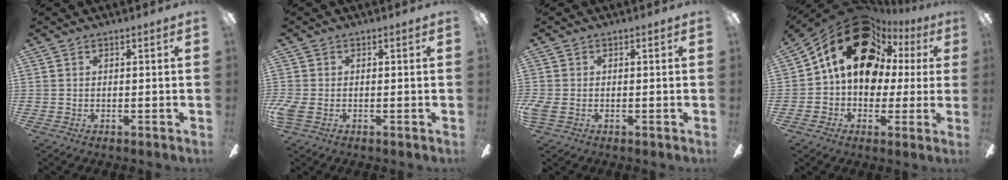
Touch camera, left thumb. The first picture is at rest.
{"total": 2.9, "force": [-1.0, 1.9, 2.0], "torque": [-0.046, 0.002, -0.020]}
{"total": 2.4, "force": [-0.8, 1.7, 1.5], "torque": [-0.032, 0.005, -0.017]}
{"total": 22.4, "force": [9.5, 14.8, 14.0], "torque": [-0.240, -0.033, 0.168]}